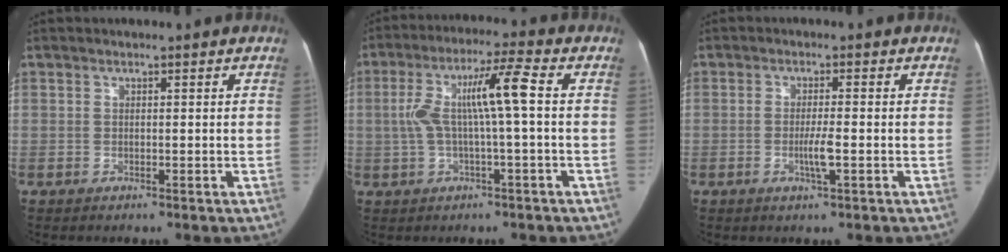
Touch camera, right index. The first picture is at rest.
{"total": 8.9, "force": [0.3, 0.1, 8.9], "torque": [-0.177, 0.025, 0.005]}
{"total": 3.1, "force": [-1.0, -0.2, 2.9], "torque": [-0.054, -0.007, -0.020]}